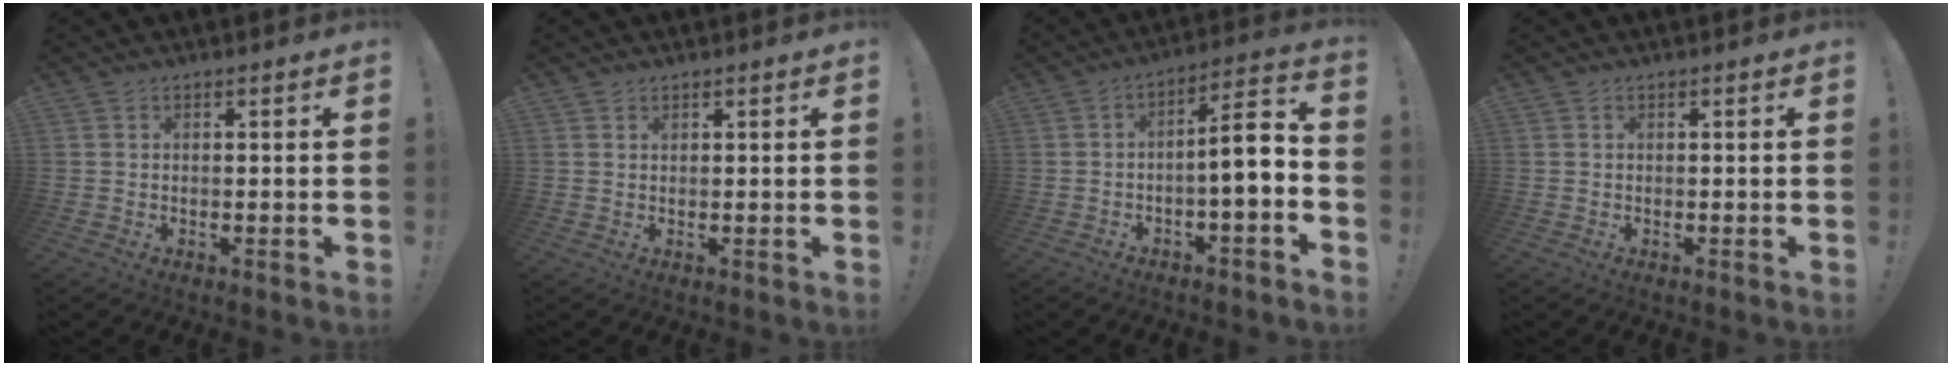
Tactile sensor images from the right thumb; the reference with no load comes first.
{"total": 0.7, "force": [0.6, 0.3, 0.1], "torque": [0.004, -0.005, 0.011]}
{"total": 8.7, "force": [-1.2, 1.1, 8.6], "torque": [-0.128, -0.004, -0.028]}
{"total": 0.0}